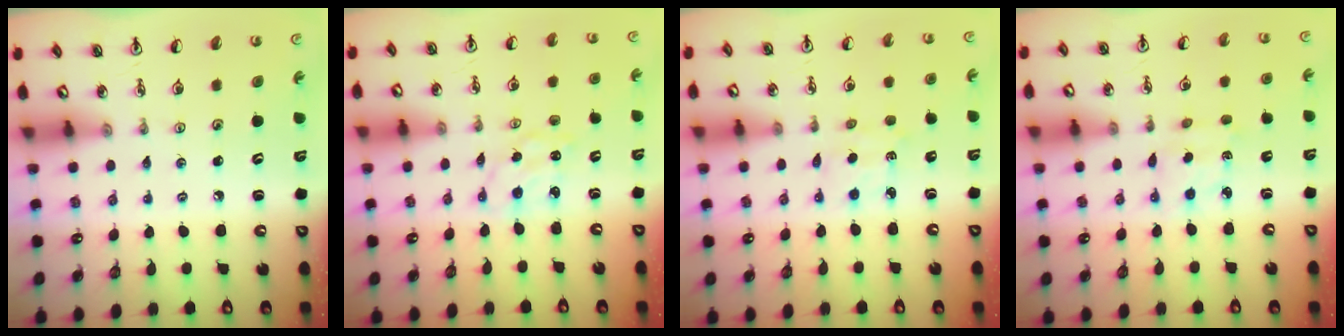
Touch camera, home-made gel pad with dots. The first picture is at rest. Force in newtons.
{"total": 2.0, "press": 2.0, "slide": 0.2}
{"total": 3.1, "press": 3.1, "slide": 0.2}
{"total": 2.8, "press": 2.7, "slide": 0.7}